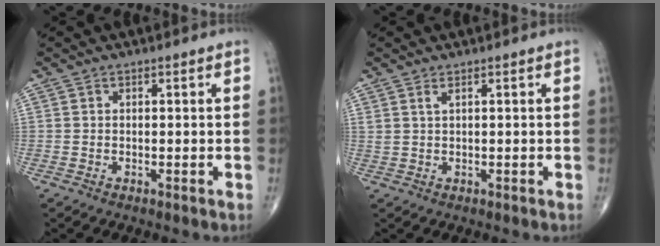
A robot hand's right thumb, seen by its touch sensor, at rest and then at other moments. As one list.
[{"total": 1.3, "force": [0.8, 0.3, 0.9], "torque": [-0.022, -0.001, 0.021]}]